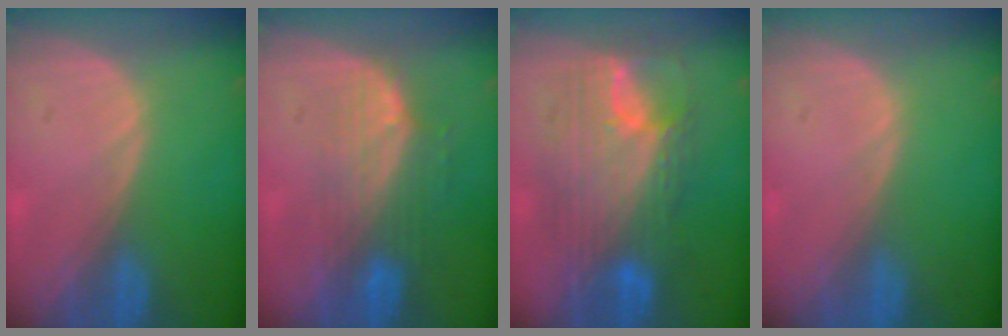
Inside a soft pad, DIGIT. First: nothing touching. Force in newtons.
{"total": 7.5, "press": 6.8, "slide": 3.2}
{"total": 11.8, "press": 11.7, "slide": 1.1}
{"total": 0.0}